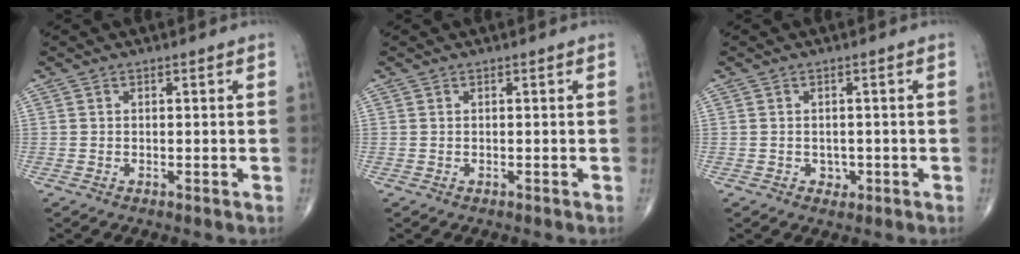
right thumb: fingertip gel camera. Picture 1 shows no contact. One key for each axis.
{"total": 0.0}
{"total": 1.7, "fx": -0.6, "fy": 1.4, "fz": 0.7, "tx": 0.002, "ty": 0.003, "tz": -0.006}